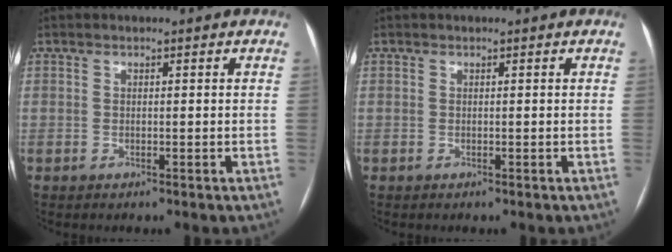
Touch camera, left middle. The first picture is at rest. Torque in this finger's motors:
{"motor_torque": [0.01, -0.04, 0.00, 0.00]}